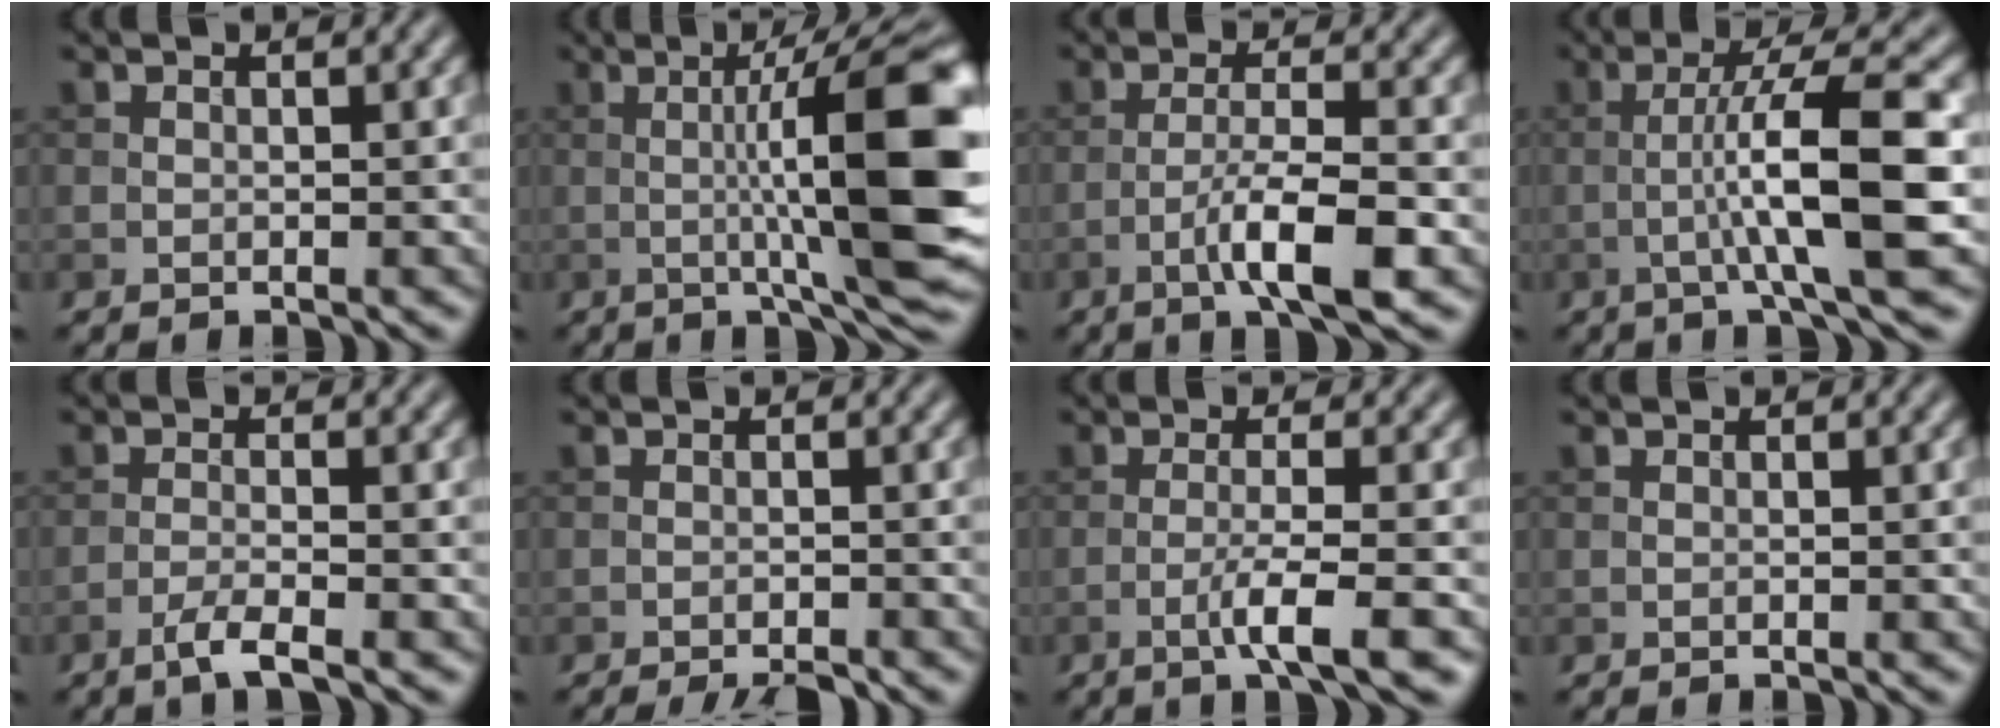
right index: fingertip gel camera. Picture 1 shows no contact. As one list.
[{"total": 13.7, "force": [0.2, 2.4, 13.5], "torque": [-0.187, 0.007, 0.005]}, {"total": 5.9, "force": [-2.6, 1.0, 5.2], "torque": [-0.089, 0.008, -0.049]}, {"total": 8.7, "force": [-1.7, 1.0, 8.5], "torque": [-0.128, 0.018, -0.030]}, {"total": 2.8, "force": [-1.8, 0.4, 2.1], "torque": [-0.038, 0.003, -0.043]}, {"total": 2.5, "force": [-2.1, 0.3, 1.4], "torque": [-0.021, 0.000, -0.034]}, {"total": 4.2, "force": [-1.7, 0.3, 3.8], "torque": [-0.063, 0.008, -0.041]}, {"total": 0.0}]